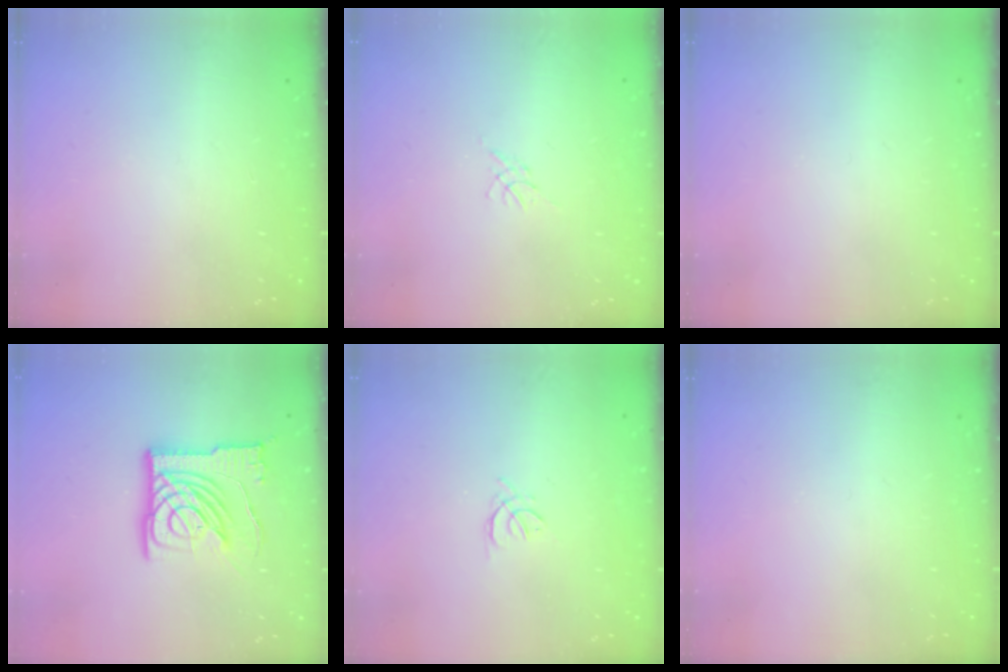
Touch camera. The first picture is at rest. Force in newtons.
{"total": 0.0}
{"total": 0.0}
{"total": 15.1, "press": 15.0, "slide": 1.6}
{"total": 1.5, "press": 1.4, "slide": 0.6}
{"total": 0.0}